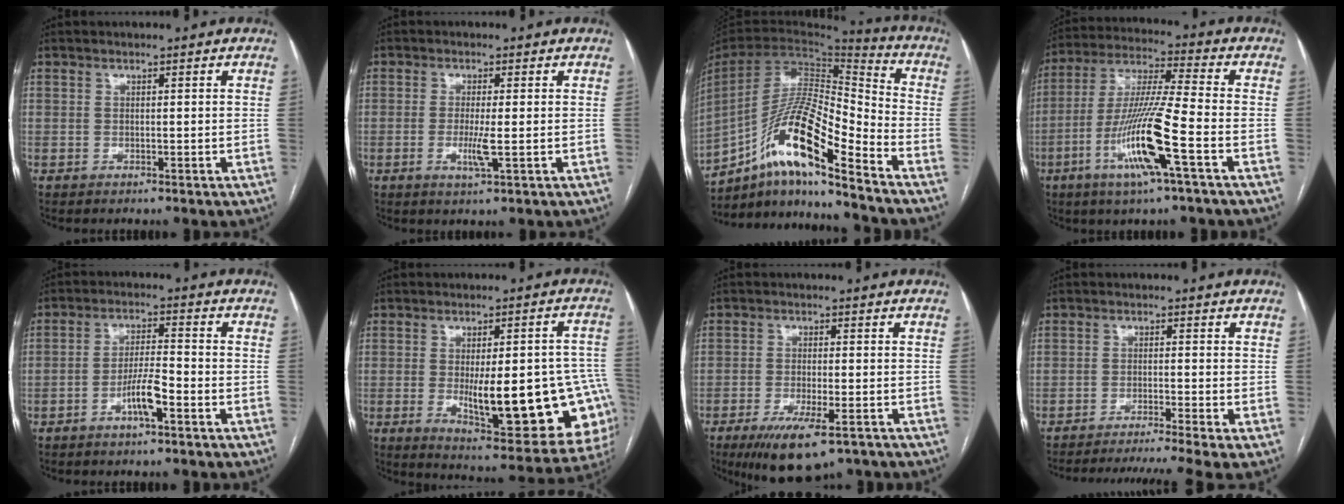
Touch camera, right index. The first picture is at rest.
{"total": 3.5, "force": [-0.7, 0.0, 3.4], "torque": [-0.069, -0.008, -0.013]}
{"total": 18.3, "force": [-11.8, 1.9, 13.9], "torque": [-0.283, 0.000, -0.215]}
{"total": 14.6, "force": [-5.6, -0.3, 13.5], "torque": [-0.273, -0.012, -0.111]}
{"total": 5.6, "force": [-2.7, 0.7, 4.8], "torque": [-0.095, 0.005, -0.051]}
{"total": 22.7, "force": [-4.1, 6.6, 21.3], "torque": [-0.198, 0.010, -0.028]}
{"total": 10.5, "force": [-6.9, 2.7, 7.4], "torque": [-0.122, -0.021, -0.107]}
{"total": 11.3, "force": [-9.6, -2.2, 5.4], "torque": [-0.068, -0.017, -0.143]}